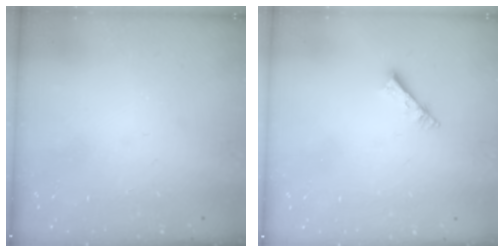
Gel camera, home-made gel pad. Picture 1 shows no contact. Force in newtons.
{"total": 2.7, "press": 2.7, "slide": 0.3}